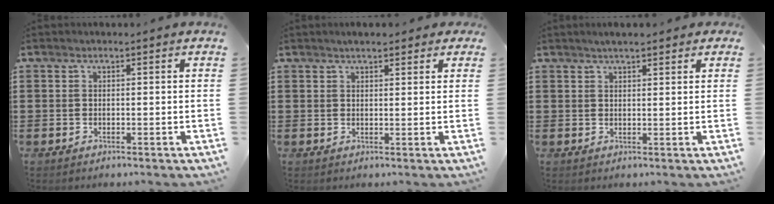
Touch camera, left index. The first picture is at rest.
{"total": 2.4, "force": [1.9, 0.7, 1.2], "torque": [-0.028, 0.008, 0.035]}
{"total": 2.5, "force": [2.0, 0.5, 1.4], "torque": [-0.030, 0.007, 0.037]}